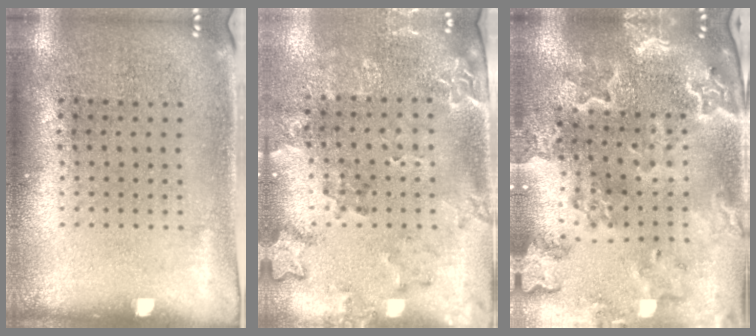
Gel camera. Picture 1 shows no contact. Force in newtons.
{"total": 1.8, "press": 1.5, "slide": 0.9}
{"total": 2.7, "press": 2.5, "slide": 0.9}